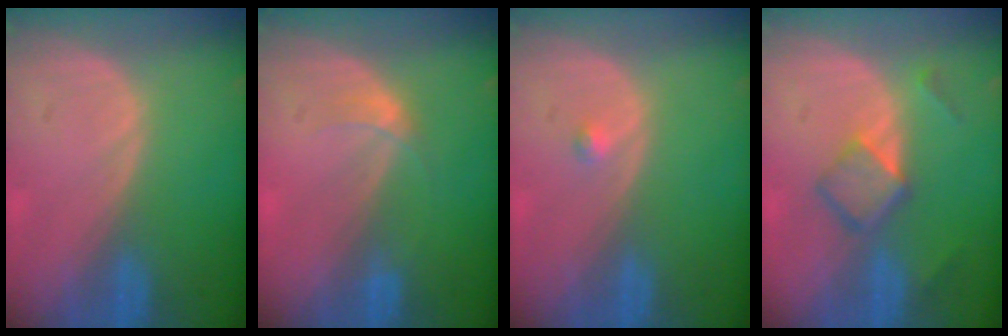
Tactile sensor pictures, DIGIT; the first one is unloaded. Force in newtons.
{"total": 1.7, "press": 1.7, "slide": 0.2}
{"total": 0.8, "press": 0.8, "slide": 0.2}
{"total": 5.1, "press": 4.8, "slide": 1.9}